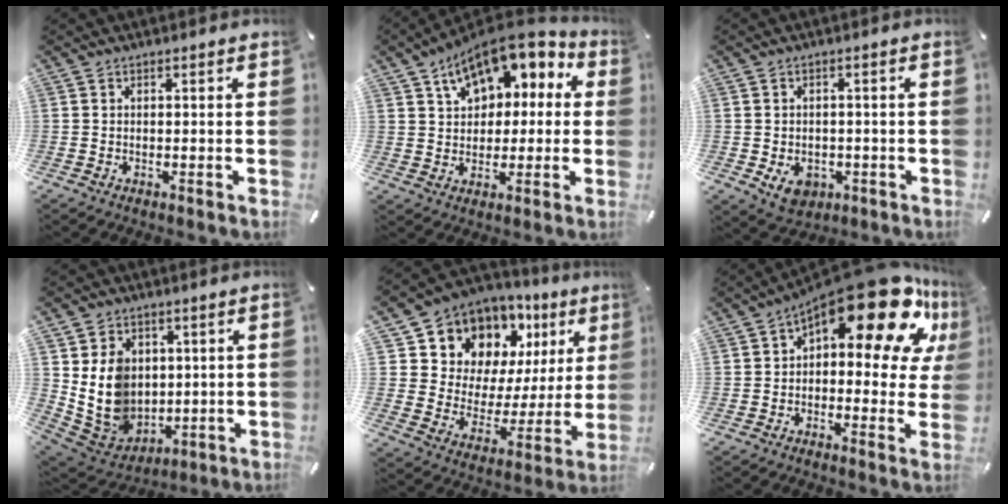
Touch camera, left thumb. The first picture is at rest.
{"total": 11.6, "force": [6.4, 8.2, 5.2], "torque": [-0.084, -0.040, 0.118]}
{"total": 5.7, "force": [-1.8, 4.7, 2.8], "torque": [-0.039, 0.005, -0.030]}
{"total": 11.2, "force": [2.5, 10.0, 4.3], "torque": [-0.107, -0.019, 0.053]}
{"total": 10.7, "force": [8.5, 6.5, 0.6], "torque": [-0.022, -0.099, 0.149]}
{"total": 20.5, "force": [11.7, 8.0, 14.8], "torque": [-0.218, -0.087, 0.197]}